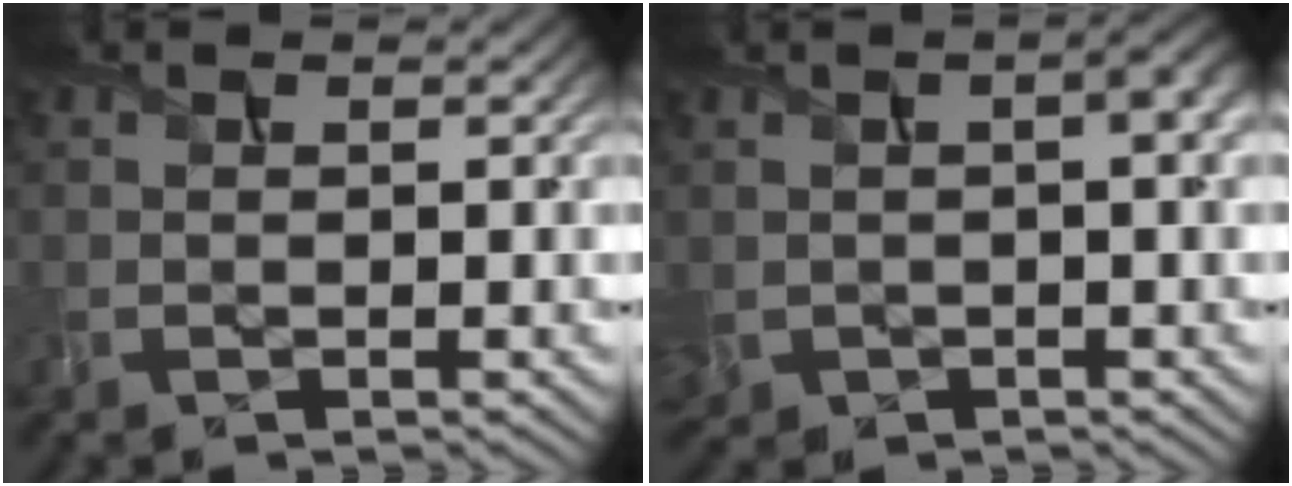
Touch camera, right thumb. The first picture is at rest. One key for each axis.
{"total": 5.1, "fx": 0.4, "fy": 2.8, "fz": 4.3, "tx": -0.089, "ty": -0.005, "tz": 0.010}